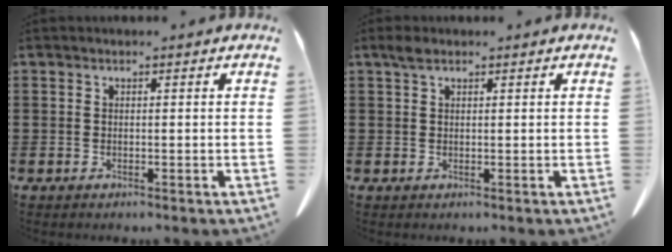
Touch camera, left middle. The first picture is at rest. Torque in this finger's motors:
{"motor_torque": [0.73, 0.59, 0.06, 0.03]}